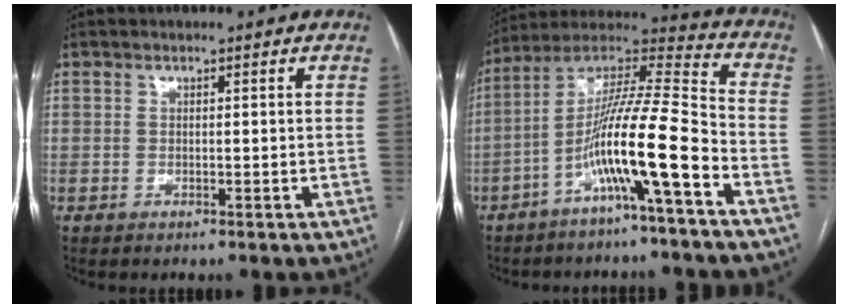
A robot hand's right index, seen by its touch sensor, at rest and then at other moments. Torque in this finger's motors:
{"motor_torque": [1.40, -0.73, 1.05, 0.21]}